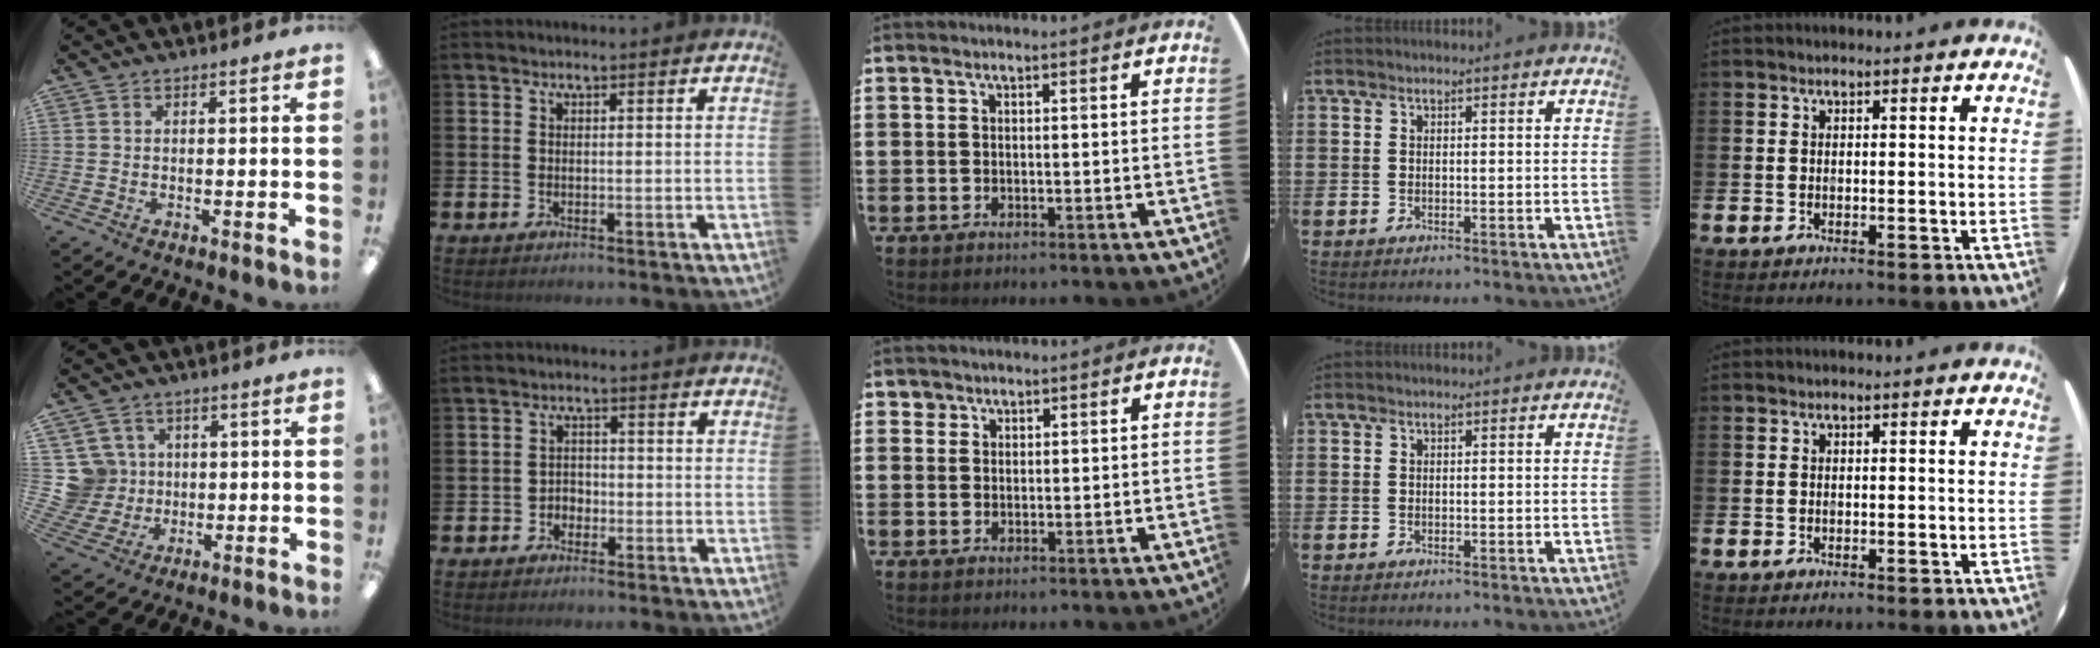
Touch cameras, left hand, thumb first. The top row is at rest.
{"thumb": {"total": 8.9, "force": [2.1, 8.6, 1.3], "torque": [-0.063, 0.000, 0.049]}, "index": {"total": 2.0, "force": [-1.3, 1.4, 0.3], "torque": [-0.004, 0.001, -0.032]}, "middle": {"total": 1.5, "force": [1.2, 0.8, 0.1], "torque": [0.005, -0.001, 0.024]}}